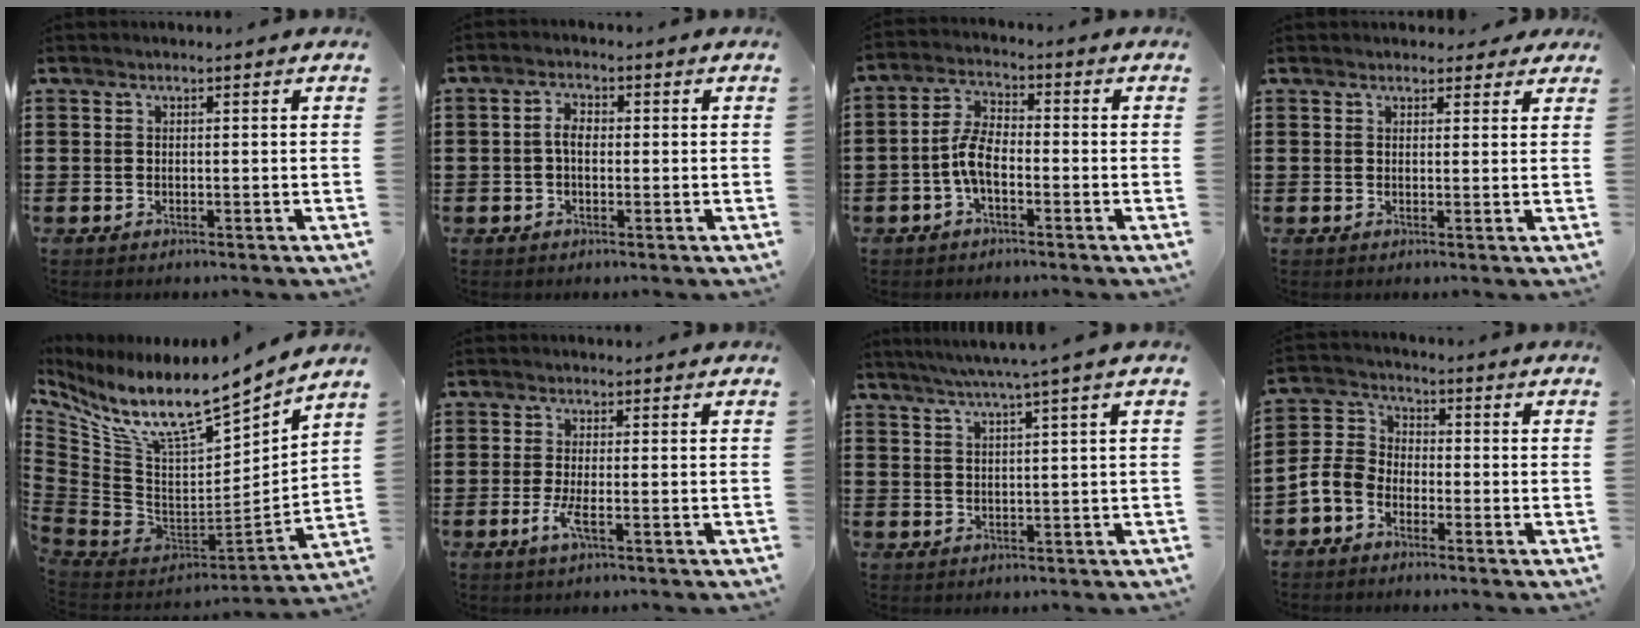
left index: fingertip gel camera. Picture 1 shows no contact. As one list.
[{"total": 3.0, "force": [-0.1, 1.6, 2.6], "torque": [-0.057, 0.003, -0.005]}, {"total": 5.7, "force": [-1.8, 2.5, 4.8], "torque": [-0.119, 0.002, -0.043]}, {"total": 2.1, "force": [1.8, 1.1, 0.4], "torque": [-0.005, 0.003, 0.032]}, {"total": 11.0, "force": [7.8, 2.3, 7.4], "torque": [-0.165, -0.070, 0.128]}, {"total": 3.2, "force": [-1.1, 0.5, 3.0], "torque": [-0.071, -0.010, -0.026]}, {"total": 3.6, "force": [2.4, -0.8, 2.5], "torque": [-0.053, -0.007, 0.039]}, {"total": 5.2, "force": [-3.2, 3.5, 2.1], "torque": [-0.080, 0.003, -0.074]}]